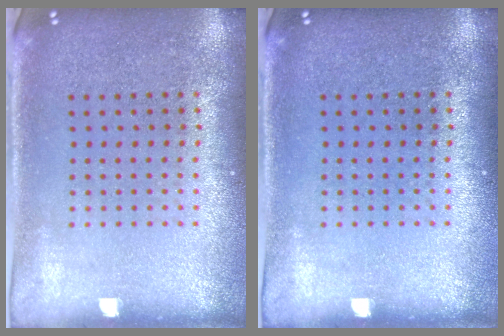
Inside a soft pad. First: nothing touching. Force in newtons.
{"total": 0.0}